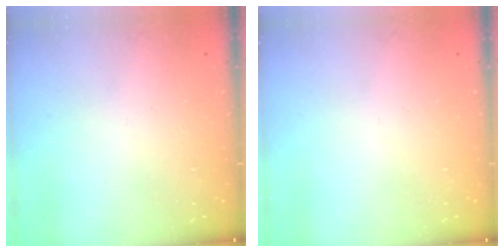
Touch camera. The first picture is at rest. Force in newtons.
{"total": 0.0}